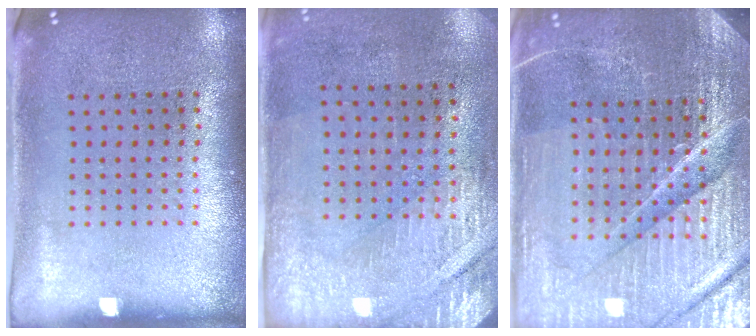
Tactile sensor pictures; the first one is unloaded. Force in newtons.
{"total": 2.8, "press": 2.4, "slide": 1.4}
{"total": 5.8, "press": 5.3, "slide": 2.4}